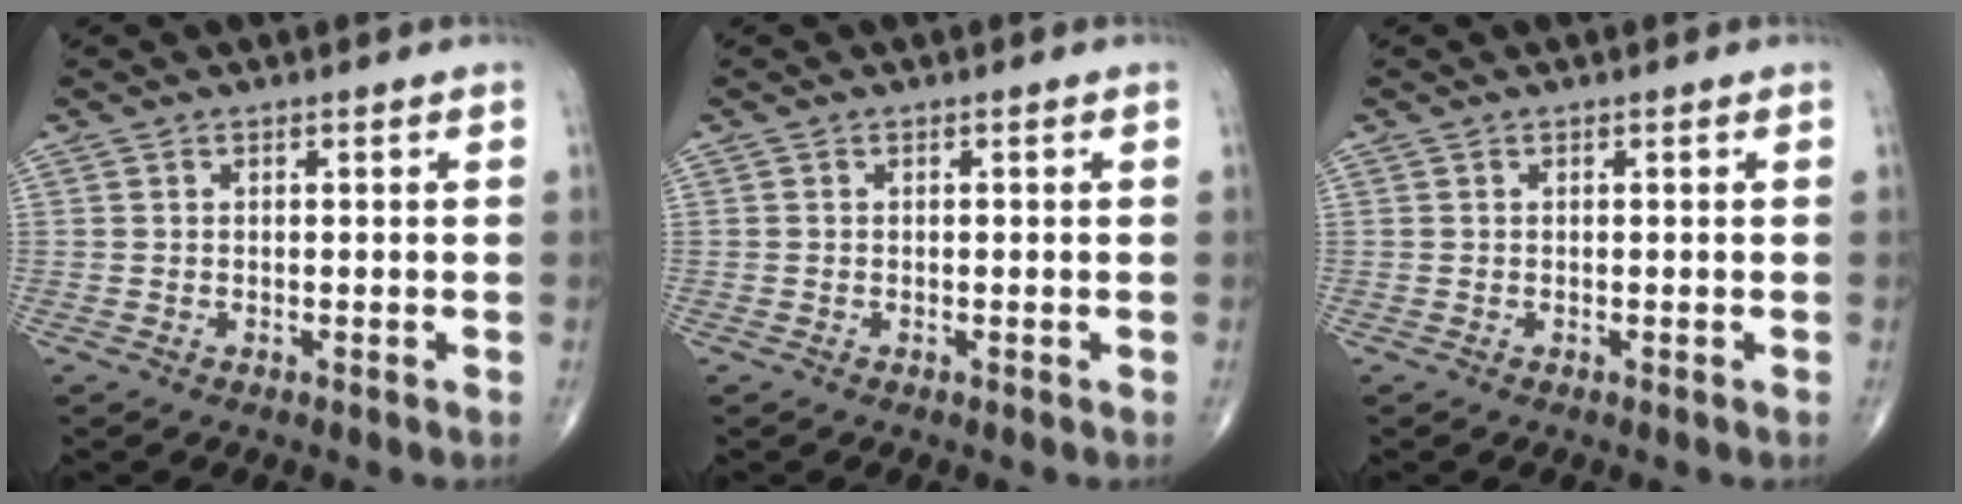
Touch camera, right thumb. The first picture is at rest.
{"total": 0.0}
{"total": 0.0}